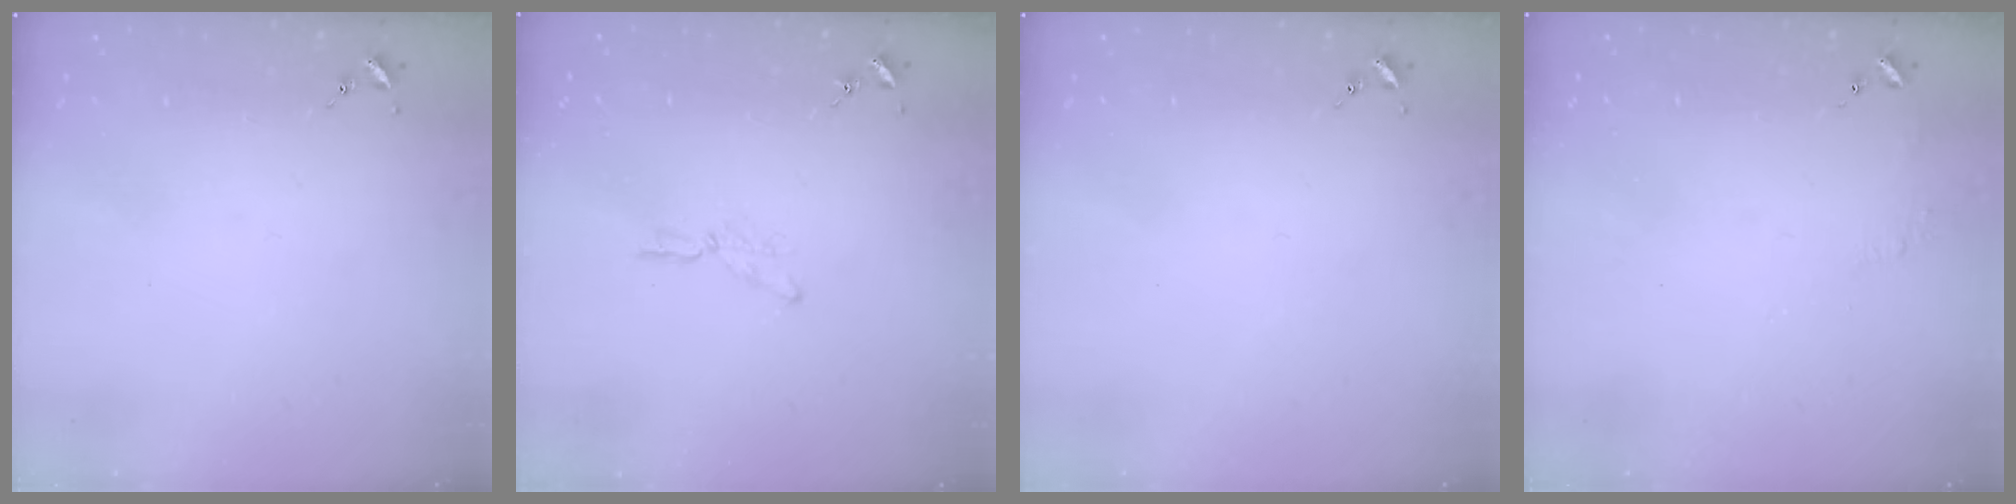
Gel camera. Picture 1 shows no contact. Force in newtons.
{"total": 6.9, "press": 6.9, "slide": 0.4}
{"total": 0.0}
{"total": 4.8, "press": 4.8, "slide": 0.4}